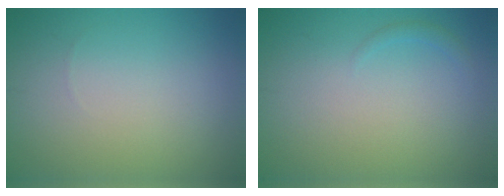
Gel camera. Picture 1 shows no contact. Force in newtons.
{"total": 0.7, "press": 0.7, "slide": 0.1}